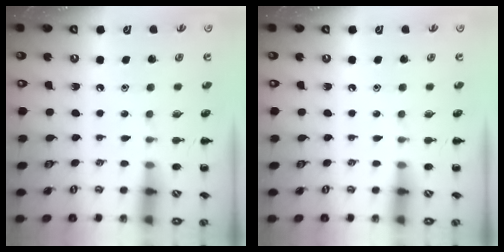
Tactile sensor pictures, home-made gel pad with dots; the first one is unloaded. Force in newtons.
{"total": 0.0}